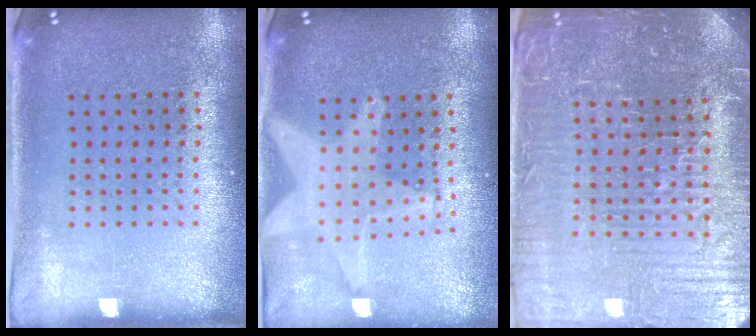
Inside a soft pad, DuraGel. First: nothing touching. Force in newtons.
{"total": 2.1, "press": 1.7, "slide": 1.2}
{"total": 5.5, "press": 5.1, "slide": 2.0}